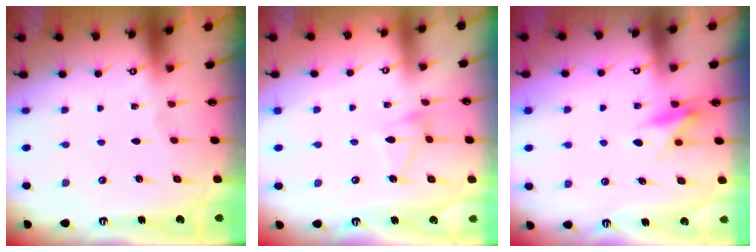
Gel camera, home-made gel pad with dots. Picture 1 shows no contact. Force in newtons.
{"total": 5.9, "press": 5.9, "slide": 0.6}
{"total": 7.3, "press": 7.2, "slide": 0.6}